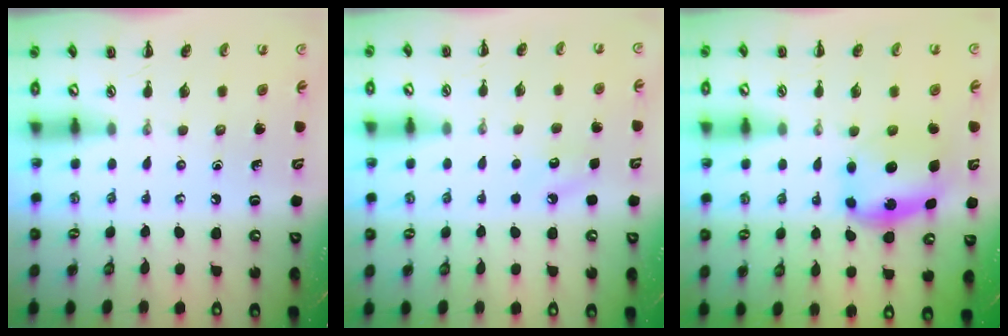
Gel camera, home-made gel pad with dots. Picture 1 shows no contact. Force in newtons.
{"total": 4.9, "press": 4.8, "slide": 1.2}
{"total": 6.0, "press": 6.0, "slide": 0.6}